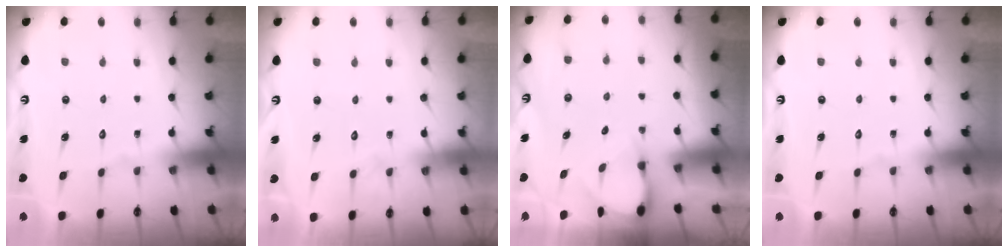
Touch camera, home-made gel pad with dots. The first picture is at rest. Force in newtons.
{"total": 3.0, "press": 3.0, "slide": 0.3}
{"total": 2.8, "press": 2.8, "slide": 0.2}
{"total": 0.0}